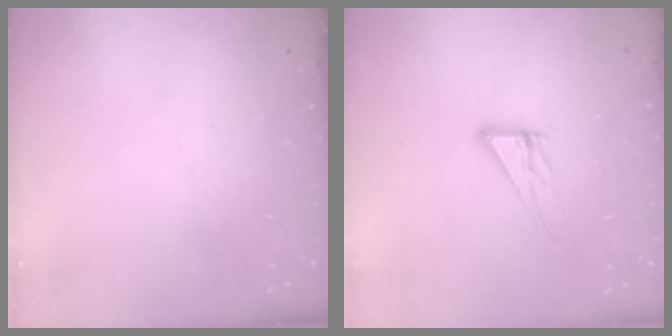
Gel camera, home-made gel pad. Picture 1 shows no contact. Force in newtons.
{"total": 8.2, "press": 8.1, "slide": 0.7}